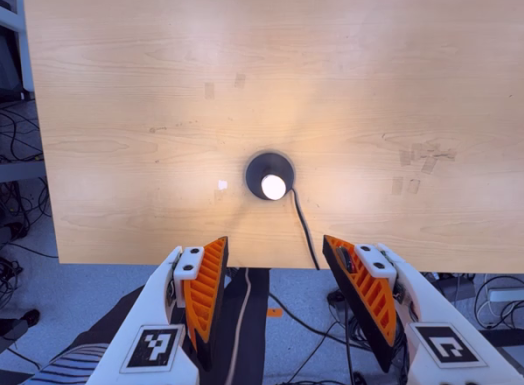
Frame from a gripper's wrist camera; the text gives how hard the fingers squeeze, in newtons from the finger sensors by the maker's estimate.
{"total": 0.0}